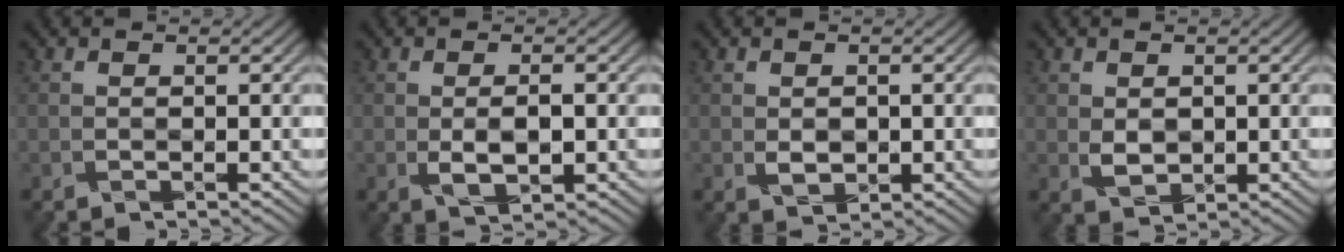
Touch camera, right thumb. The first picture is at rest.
{"total": 2.5, "force": [-0.3, 0.9, 2.3], "torque": [-0.045, -0.003, 0.000]}
{"total": 1.5, "force": [0.2, 1.3, 0.8], "torque": [-0.015, -0.006, 0.012]}
{"total": 1.9, "force": [0.7, 1.5, 0.8], "torque": [-0.018, -0.006, 0.021]}